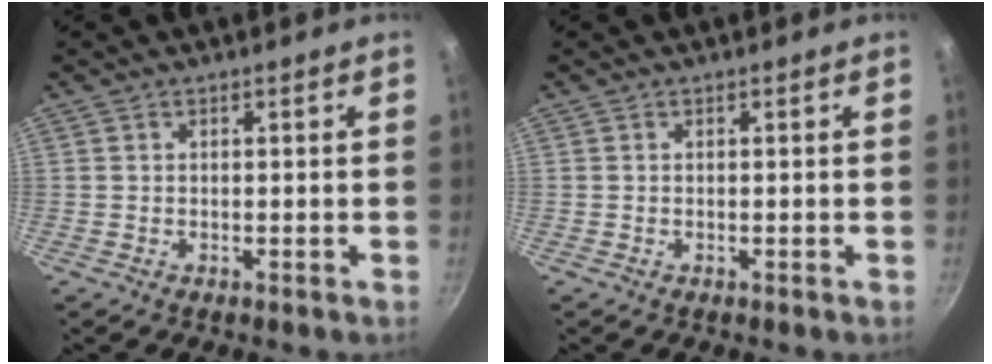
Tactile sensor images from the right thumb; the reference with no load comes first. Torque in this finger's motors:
{"motor_torque": [-0.01, -0.12, -0.03, 0.14, -0.01]}